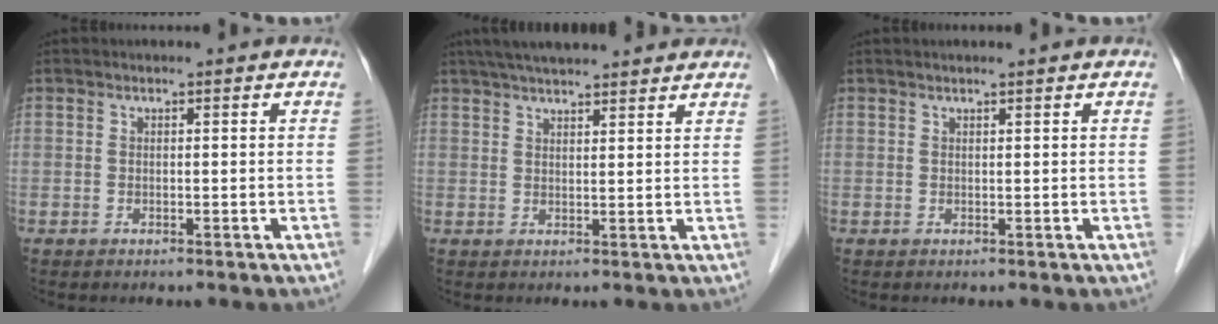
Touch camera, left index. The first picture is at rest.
{"total": 13.3, "force": [11.5, 1.8, 6.3], "torque": [-0.098, 0.045, 0.164]}
{"total": 1.7, "force": [1.4, 0.0, 1.0], "torque": [-0.012, 0.014, 0.023]}